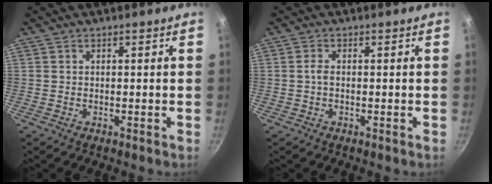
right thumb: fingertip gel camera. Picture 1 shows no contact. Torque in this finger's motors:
{"motor_torque": [0.00, 0.46, 0.34, -0.78, 0.04]}